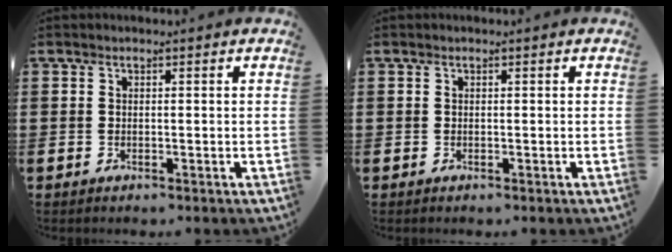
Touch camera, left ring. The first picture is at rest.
{"total": 0.0}